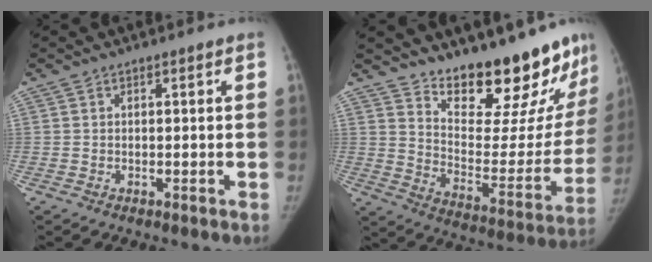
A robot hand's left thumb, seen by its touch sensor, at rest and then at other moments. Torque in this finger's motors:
{"motor_torque": [0.34, 0.42, 0.16, -0.07, 0.02]}